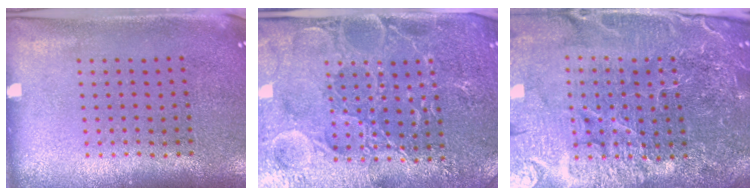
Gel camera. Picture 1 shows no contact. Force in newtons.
{"total": 4.8, "press": 4.5, "slide": 1.6}
{"total": 6.2, "press": 5.5, "slide": 2.9}